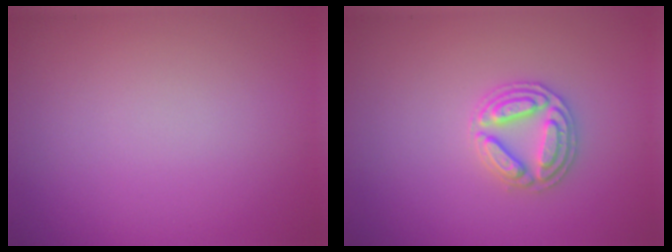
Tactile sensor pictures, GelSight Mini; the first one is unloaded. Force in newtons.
{"total": 2.9, "press": 2.9, "slide": 0.2}